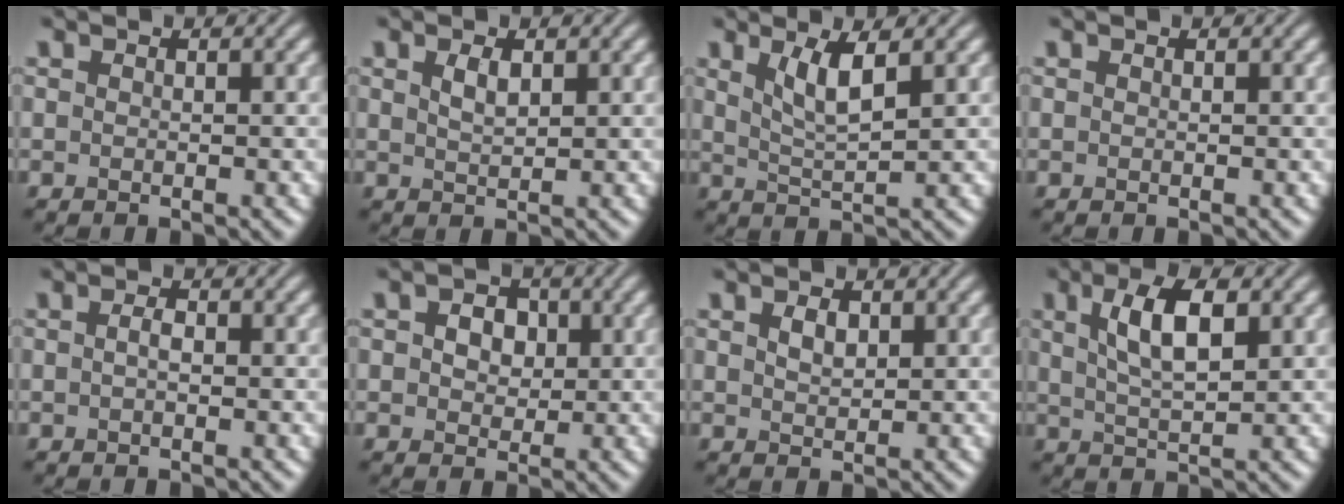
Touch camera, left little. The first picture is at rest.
{"total": 1.6, "force": [0.8, 0.7, 1.2], "torque": [-0.027, 0.000, 0.018]}
{"total": 3.3, "force": [1.5, 0.7, 2.8], "torque": [-0.057, -0.005, 0.034]}
{"total": 0.0}
{"total": 1.0, "force": [-0.1, 0.4, 0.9], "torque": [-0.021, 0.001, -0.003]}
{"total": 3.8, "force": [1.1, 2.8, 2.4], "torque": [-0.033, 0.014, -0.004]}
{"total": 1.6, "force": [0.7, 1.0, 1.1], "torque": [-0.021, 0.001, 0.014]}
{"total": 5.4, "force": [1.8, 2.0, 4.7], "torque": [-0.090, 0.005, 0.032]}